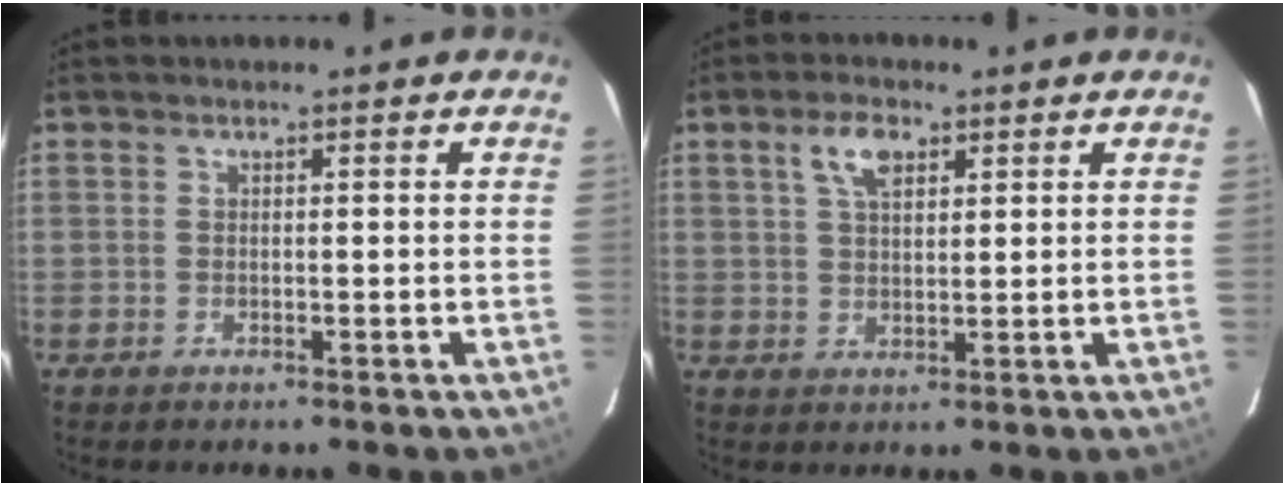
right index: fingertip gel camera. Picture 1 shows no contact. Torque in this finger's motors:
{"motor_torque": [0.14, 0.01, 0.13, 0.05]}